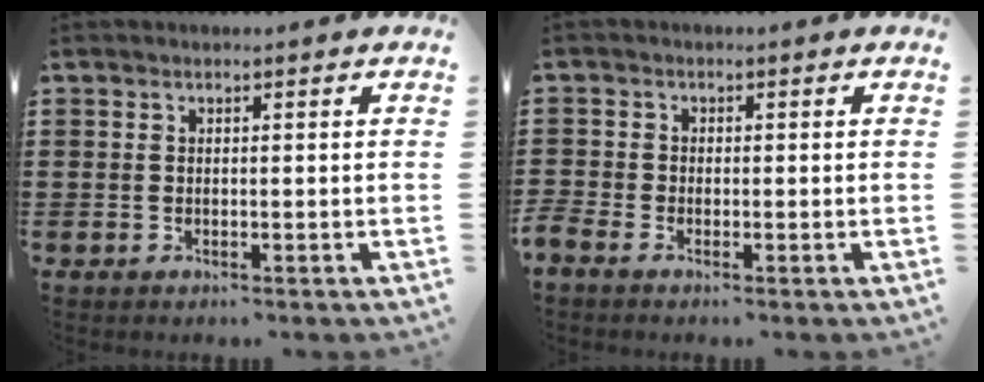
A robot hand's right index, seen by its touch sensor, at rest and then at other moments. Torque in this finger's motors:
{"motor_torque": [-0.98, 1.16, -1.05, -0.21]}